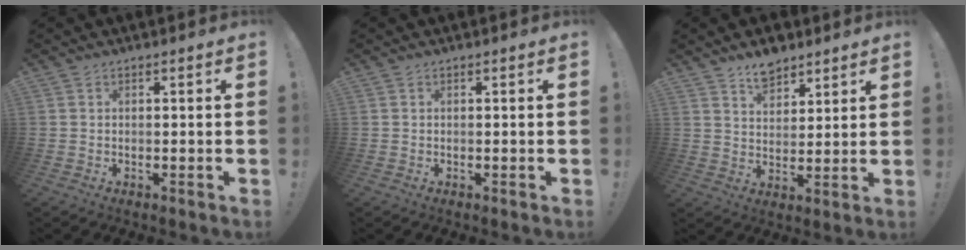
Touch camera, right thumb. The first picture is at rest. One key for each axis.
{"total": 0.0}
{"total": 7.7, "fx": 6.2, "fy": 4.0, "fz": 2.2, "tx": -0.028, "ty": -0.041, "tz": 0.115}